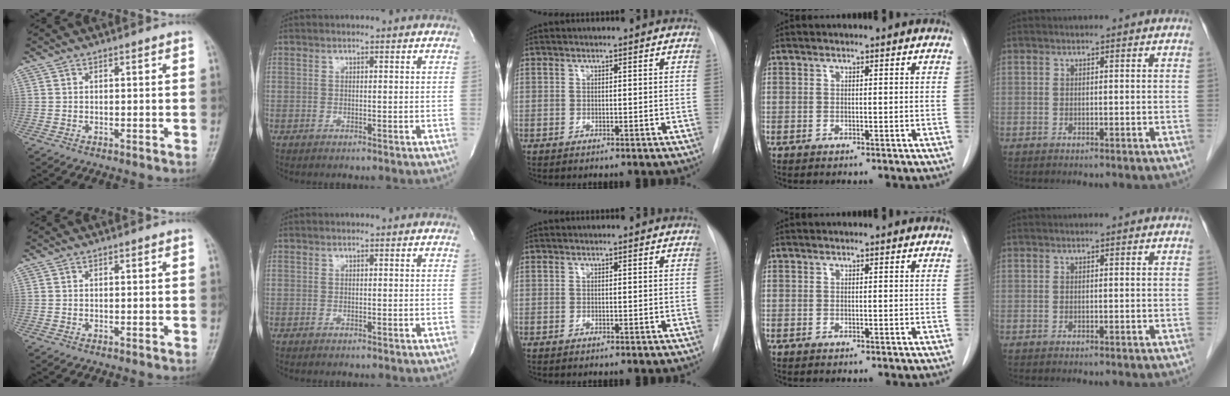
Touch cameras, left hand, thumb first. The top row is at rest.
{}